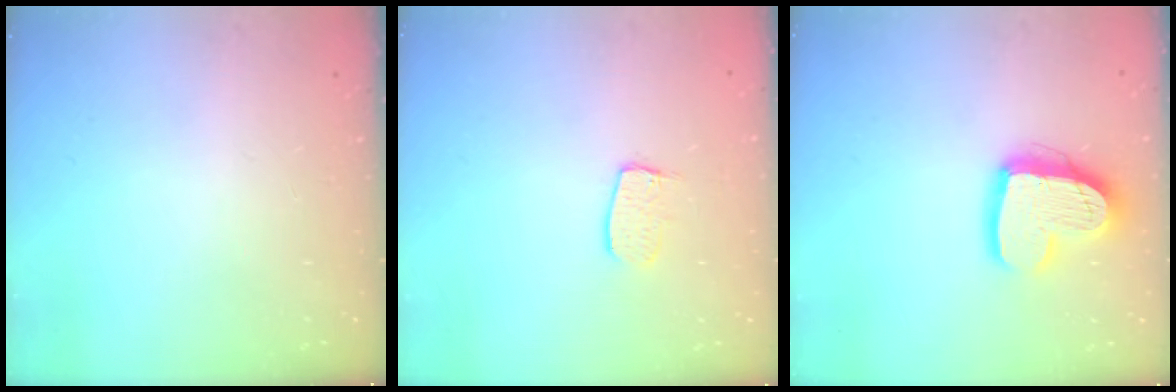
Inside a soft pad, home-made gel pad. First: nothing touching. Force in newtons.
{"total": 6.8, "press": 6.8, "slide": 0.3}
{"total": 14.9, "press": 14.8, "slide": 1.4}